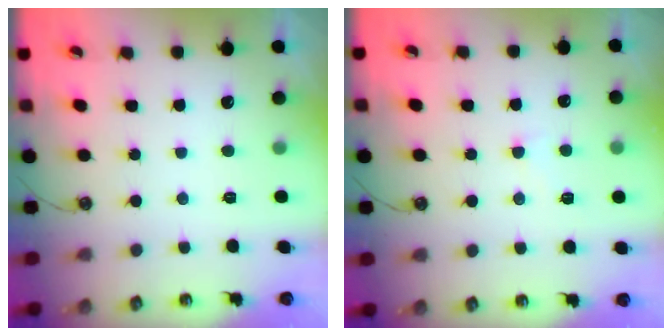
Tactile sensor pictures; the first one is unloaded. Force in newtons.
{"total": 1.5, "press": 1.4, "slide": 0.6}